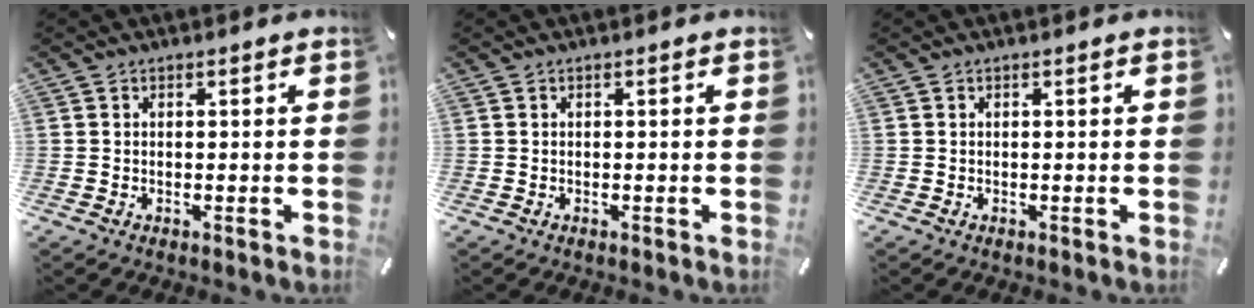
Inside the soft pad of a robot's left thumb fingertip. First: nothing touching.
{"total": 0.0}
{"total": 0.0}